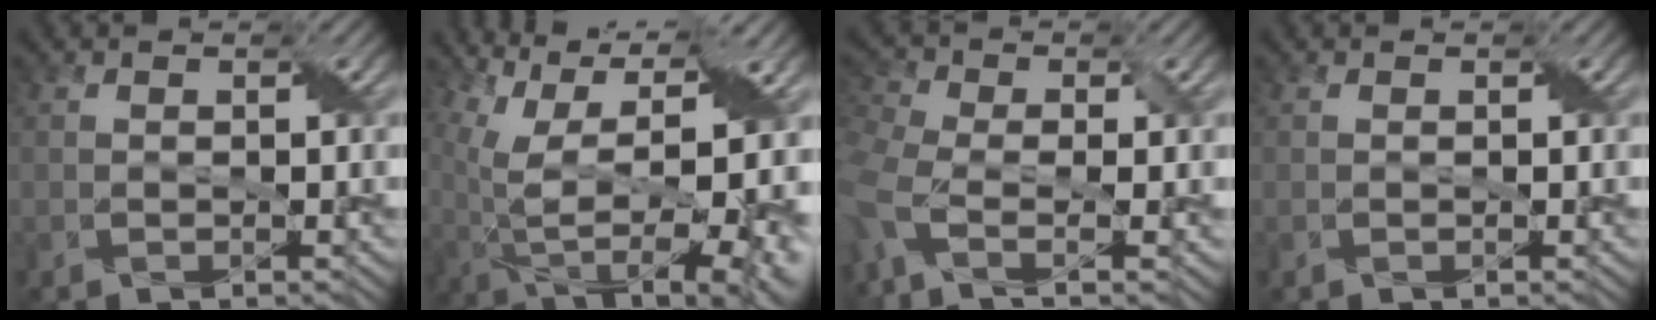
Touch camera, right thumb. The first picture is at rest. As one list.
[{"total": 18.0, "force": [0.6, 8.7, 15.8], "torque": [-0.243, -0.008, 0.047]}, {"total": 7.9, "force": [-2.6, 3.8, 6.4], "torque": [-0.178, -0.016, -0.054]}, {"total": 0.0}]